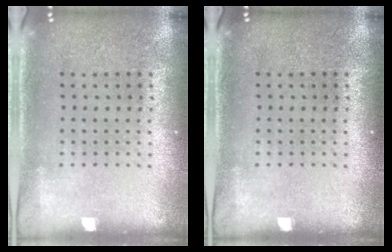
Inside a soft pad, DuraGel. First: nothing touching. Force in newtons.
{"total": 0.0}